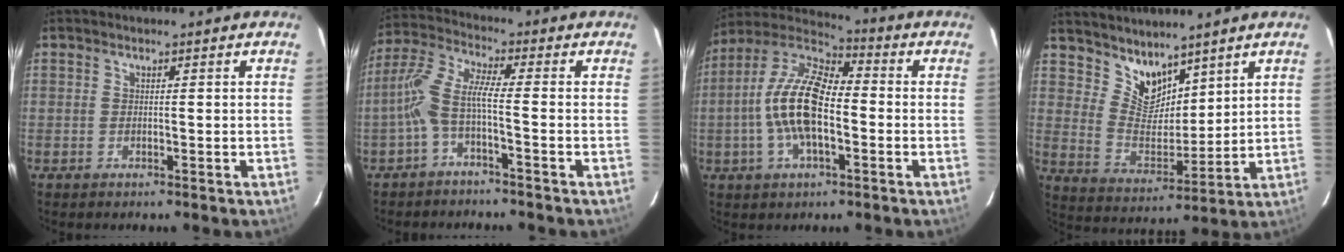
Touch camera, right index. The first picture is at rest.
{"total": 6.5, "force": [-2.4, 0.5, 6.0], "torque": [-0.147, 0.014, -0.048]}
{"total": 14.6, "force": [-2.4, 6.2, 13.0], "torque": [-0.260, 0.012, -0.052]}
{"total": 9.1, "force": [7.2, 4.6, 3.2], "torque": [-0.055, 0.000, 0.146]}